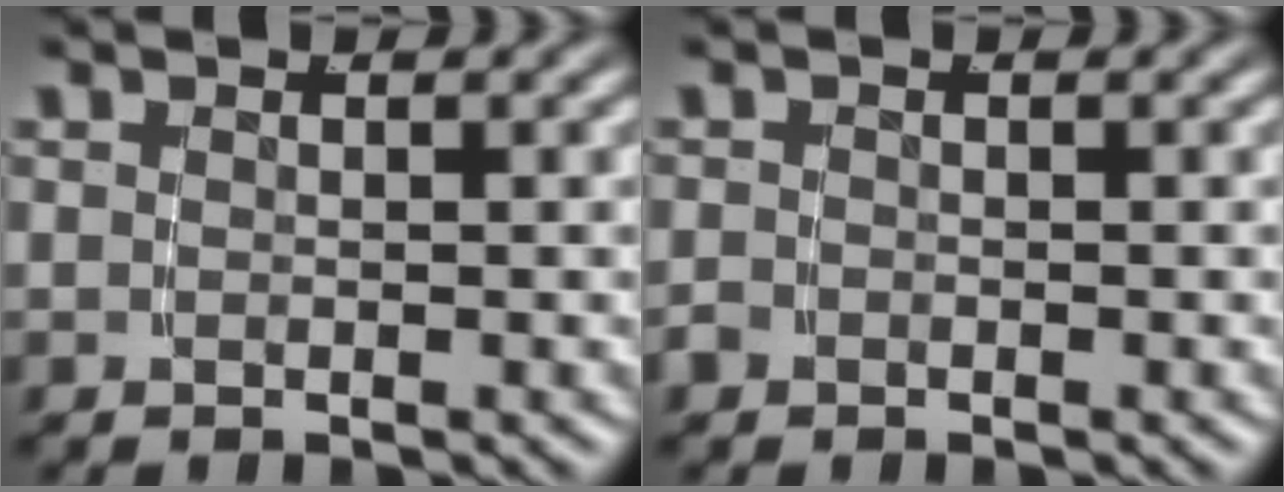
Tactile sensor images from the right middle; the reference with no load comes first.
{"total": 0.9, "force": [-0.9, 0.3, 0.1], "torque": [-0.001, -0.008, -0.014]}